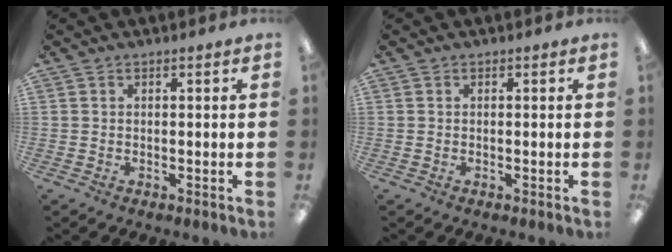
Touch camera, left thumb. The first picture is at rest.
{"total": 0.0}